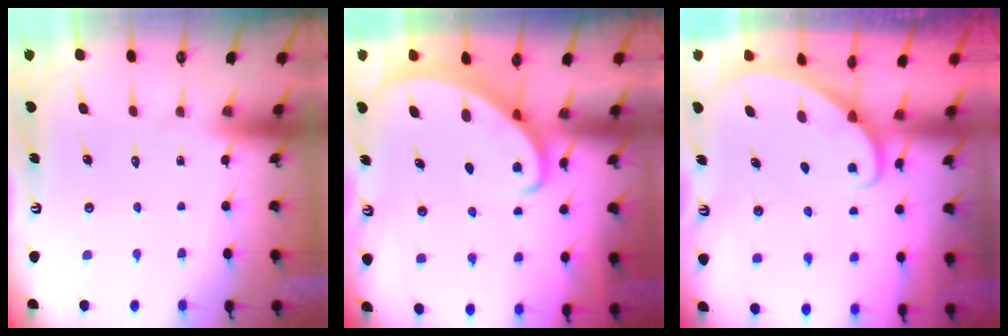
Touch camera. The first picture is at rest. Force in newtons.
{"total": 2.8, "press": 2.7, "slide": 0.3}
{"total": 1.6, "press": 1.6, "slide": 0.0}